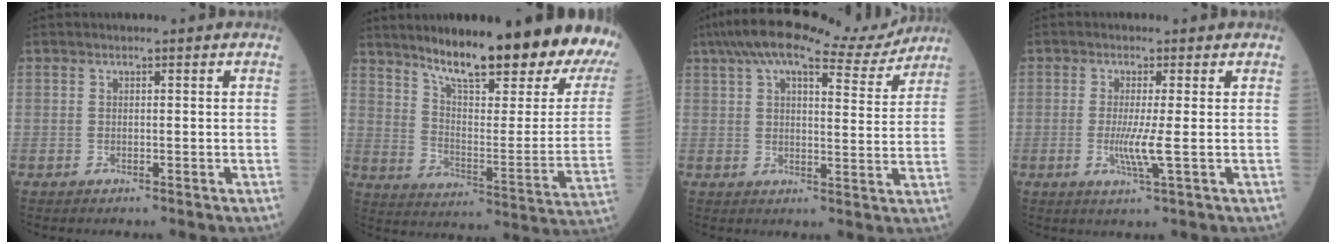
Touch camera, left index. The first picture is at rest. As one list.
[{"total": 24.6, "force": [19.9, 2.6, 14.3], "torque": [-0.212, -0.061, 0.271]}, {"total": 15.3, "force": [13.4, 2.7, 6.9], "torque": [-0.114, 0.024, 0.182]}, {"total": 3.8, "force": [-0.5, -0.6, 3.7], "torque": [-0.082, -0.011, -0.009]}]